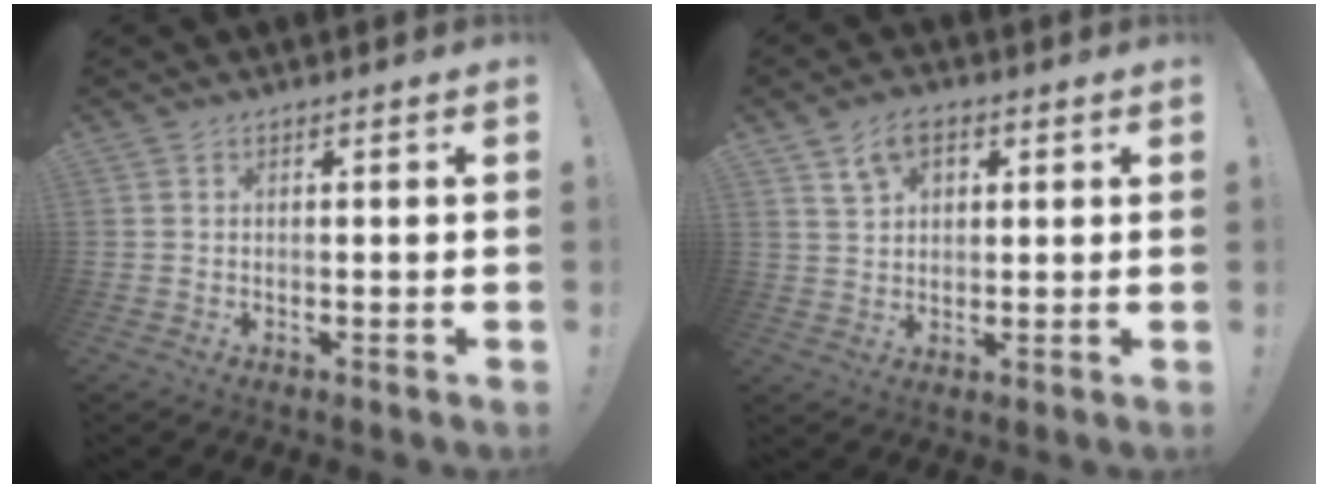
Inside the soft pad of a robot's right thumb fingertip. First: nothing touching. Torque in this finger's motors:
{"motor_torque": [0.04, 0.08, 0.33, 0.12, 0.04]}